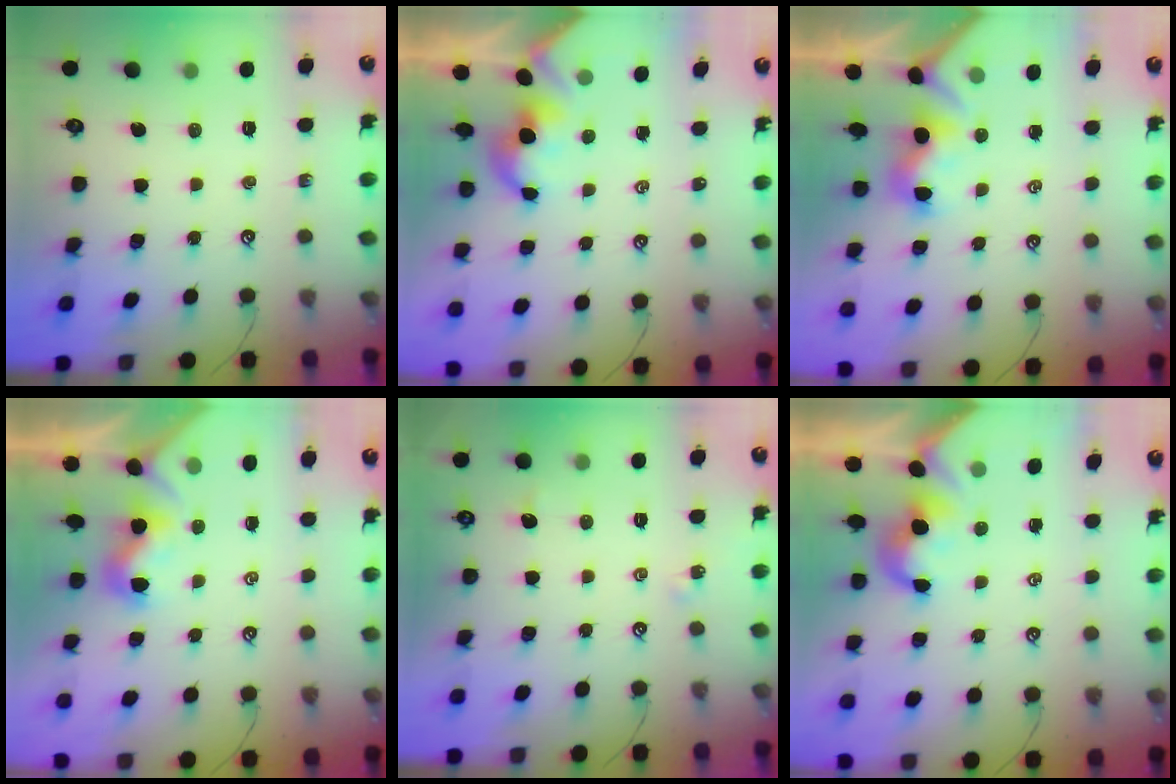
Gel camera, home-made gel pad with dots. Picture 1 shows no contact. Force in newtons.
{"total": 2.1, "press": 2.1, "slide": 0.2}
{"total": 1.2, "press": 1.0, "slide": 0.7}
{"total": 0.9, "press": 0.9, "slide": 0.4}
{"total": 3.0, "press": 2.9, "slide": 0.5}
{"total": 0.0}